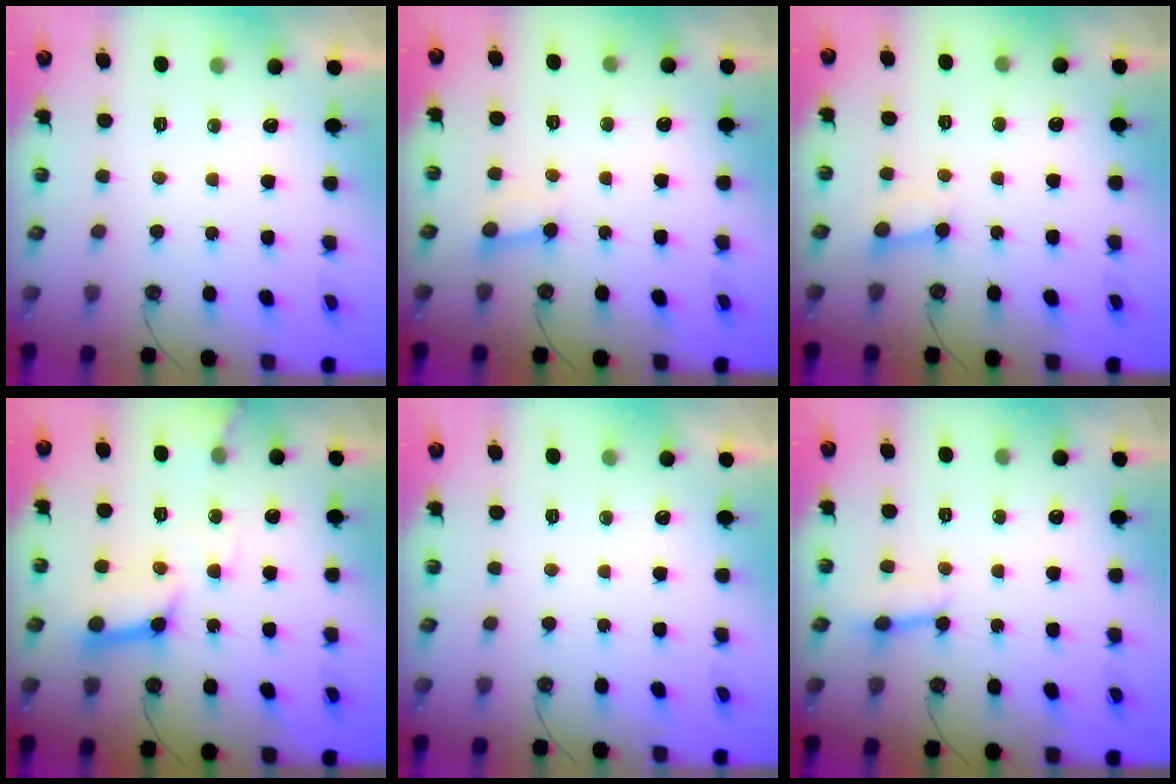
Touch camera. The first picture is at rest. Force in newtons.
{"total": 2.3, "press": 2.3, "slide": 0.1}
{"total": 2.3, "press": 2.3, "slide": 0.1}
{"total": 11.8, "press": 11.7, "slide": 1.4}
{"total": 0.0}
{"total": 3.1, "press": 3.0, "slide": 0.5}